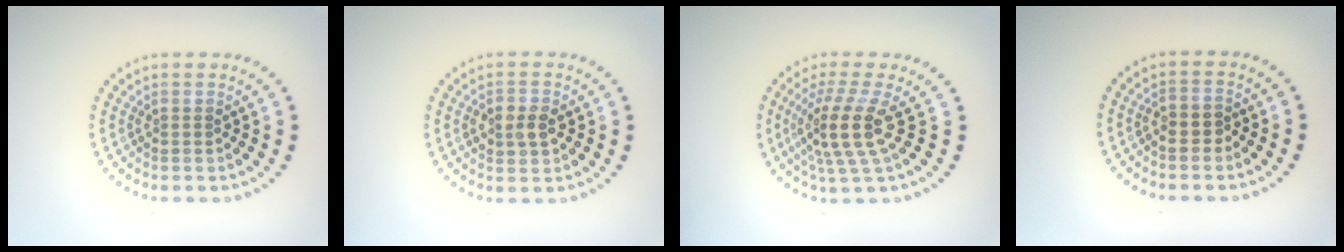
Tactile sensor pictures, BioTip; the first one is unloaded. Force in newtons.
{"total": 2.4, "press": 2.4, "slide": 0.2}
{"total": 4.4, "press": 3.3, "slide": 2.9}
{"total": 1.3, "press": 1.2, "slide": 0.5}